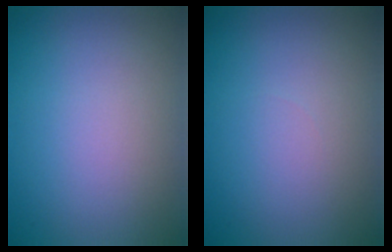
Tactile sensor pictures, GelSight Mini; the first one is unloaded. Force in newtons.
{"total": 0.0}